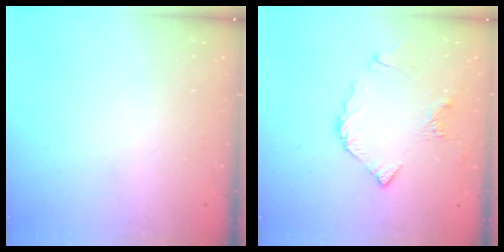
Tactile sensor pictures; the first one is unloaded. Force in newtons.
{"total": 7.5, "press": 7.4, "slide": 0.7}